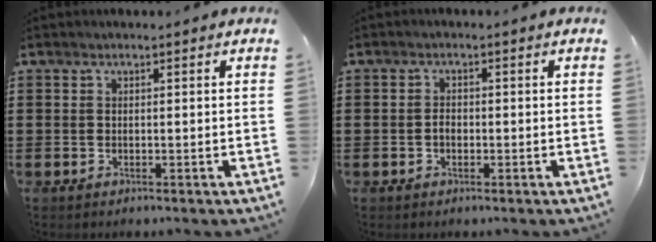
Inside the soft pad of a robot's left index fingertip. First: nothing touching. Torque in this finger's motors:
{"motor_torque": [0.04, 0.07, 0.05, -0.05]}